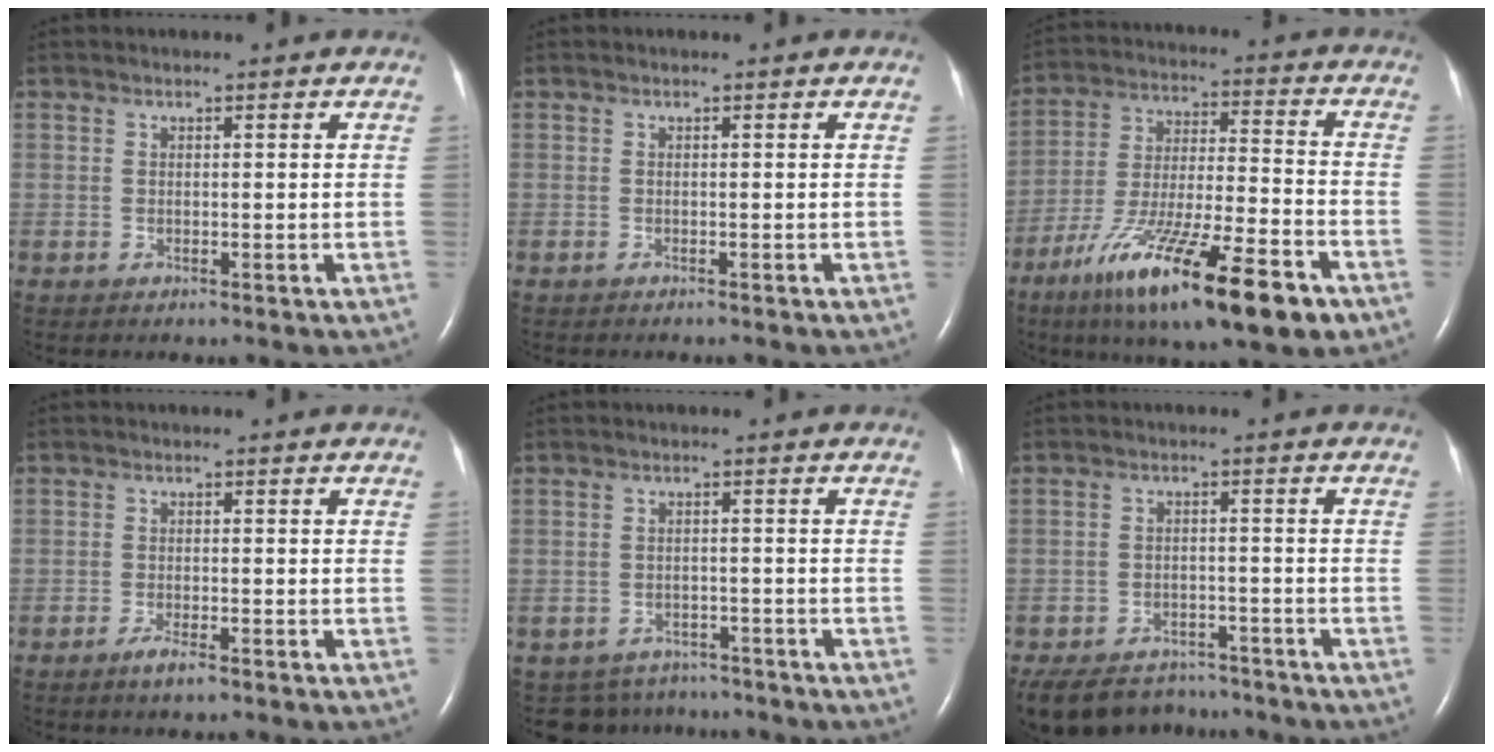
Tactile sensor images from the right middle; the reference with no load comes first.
{"total": 0.8, "force": [-0.7, 0.2, 0.4], "torque": [-0.008, -0.001, -0.008]}
{"total": 21.4, "force": [-12.5, 3.1, 17.1], "torque": [-0.270, -0.037, -0.210]}
{"total": 2.3, "force": [-1.6, 0.4, 1.6], "torque": [-0.036, -0.003, -0.029]}
{"total": 5.9, "force": [-5.2, 2.9, -0.3], "torque": [0.003, 0.009, -0.067]}
{"total": 13.8, "force": [-11.5, 6.6, 3.9], "torque": [-0.098, 0.002, -0.153]}